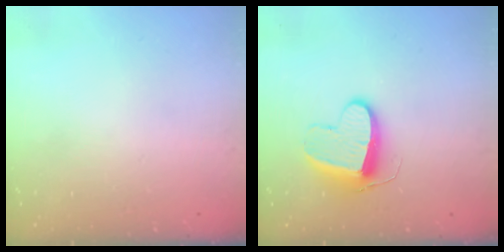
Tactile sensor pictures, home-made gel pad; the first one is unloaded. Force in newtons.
{"total": 10.6, "press": 10.6, "slide": 0.9}